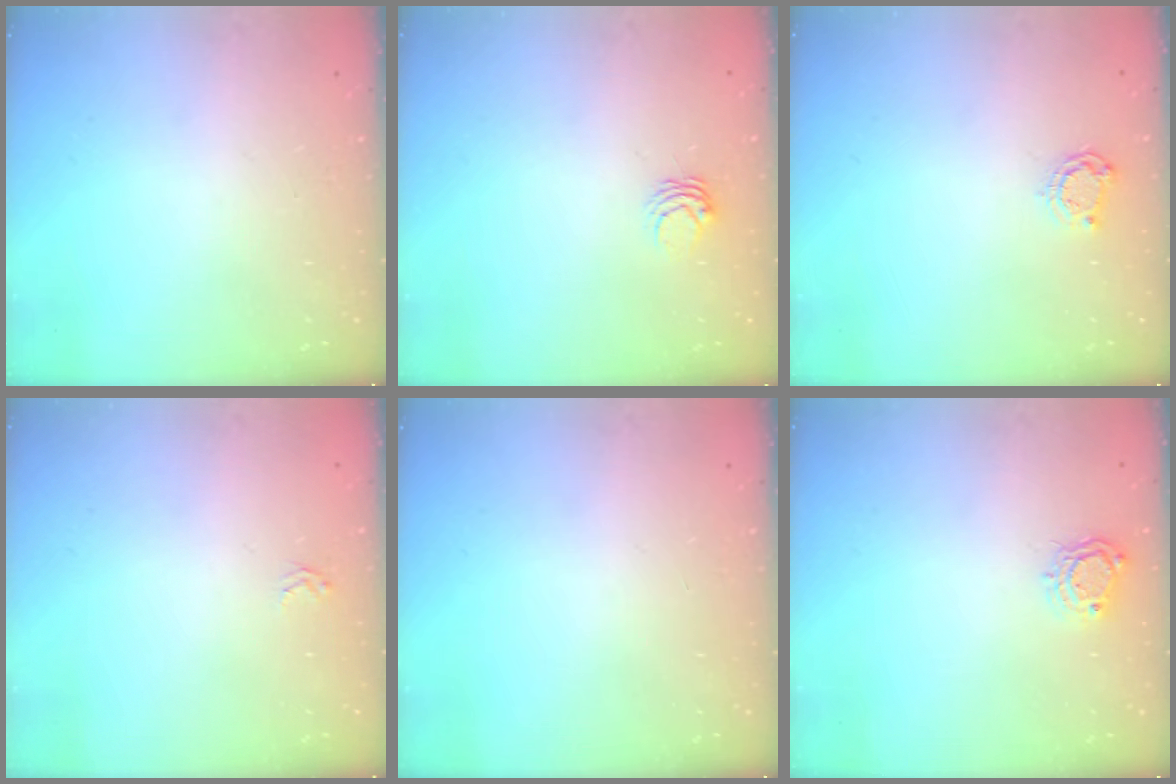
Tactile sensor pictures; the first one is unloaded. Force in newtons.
{"total": 4.9, "press": 4.9, "slide": 0.4}
{"total": 5.3, "press": 5.2, "slide": 0.7}
{"total": 1.9, "press": 1.9, "slide": 0.2}
{"total": 0.0}
{"total": 5.5, "press": 5.5, "slide": 0.5}